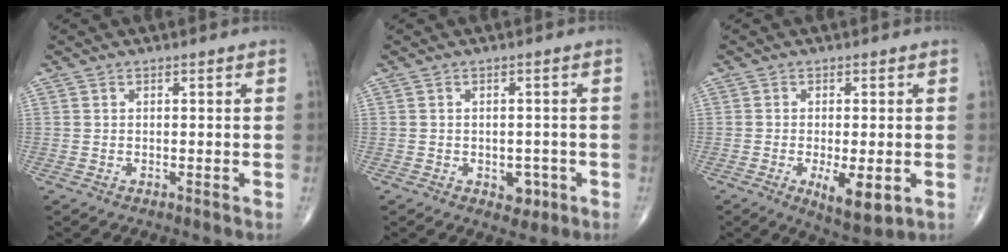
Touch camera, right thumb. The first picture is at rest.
{"total": 3.3, "force": [-1.2, 2.3, 2.0], "torque": [-0.006, 0.005, -0.011]}
{"total": 7.4, "force": [-2.1, 2.6, 6.6], "torque": [-0.104, -0.018, -0.028]}